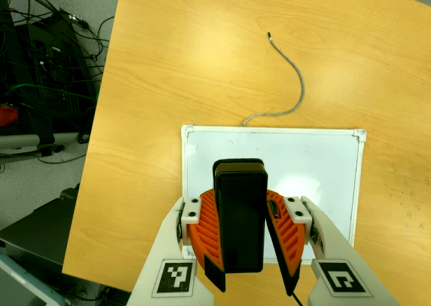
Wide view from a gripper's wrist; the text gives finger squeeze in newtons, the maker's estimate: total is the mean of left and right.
{"total": 10.2, "left": 9.6, "right": 10.8}